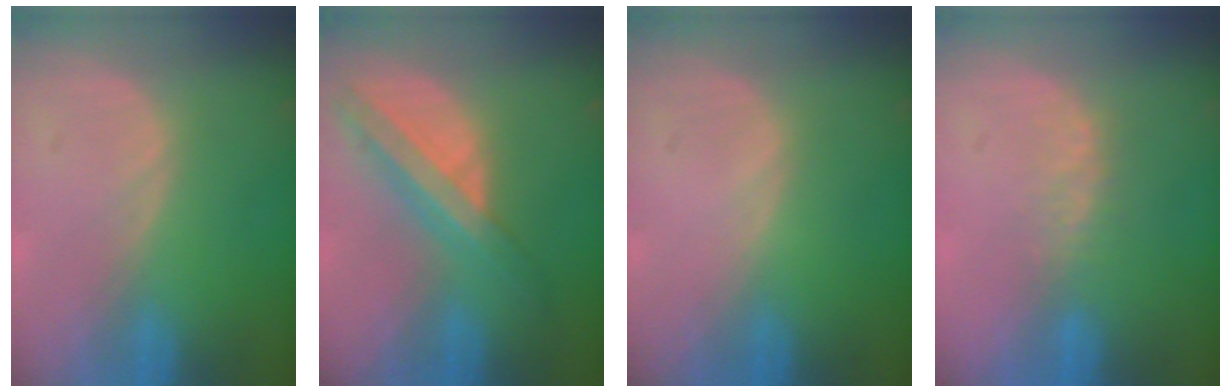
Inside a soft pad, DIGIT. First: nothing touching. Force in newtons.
{"total": 8.2, "press": 6.9, "slide": 4.4}
{"total": 0.0}
{"total": 2.8, "press": 2.4, "slide": 1.5}